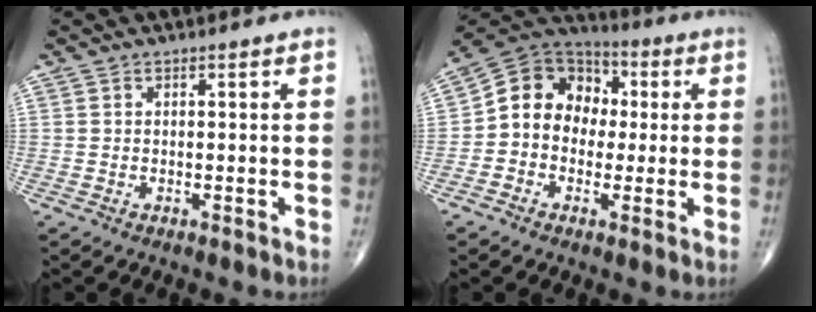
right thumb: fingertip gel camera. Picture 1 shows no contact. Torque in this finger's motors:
{"motor_torque": [0.20, 0.31, 0.16, -0.09, 0.11]}